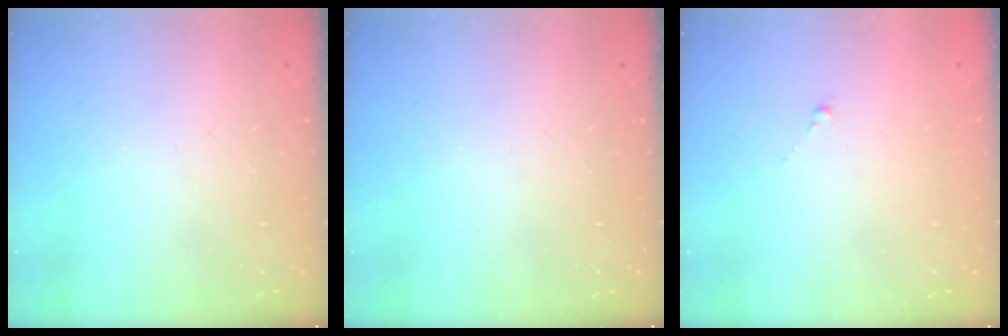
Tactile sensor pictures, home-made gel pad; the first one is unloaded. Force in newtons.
{"total": 0.0}
{"total": 0.0}